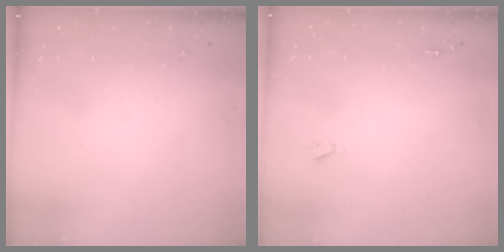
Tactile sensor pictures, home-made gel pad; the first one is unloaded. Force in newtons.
{"total": 1.6, "press": 1.6, "slide": 0.1}